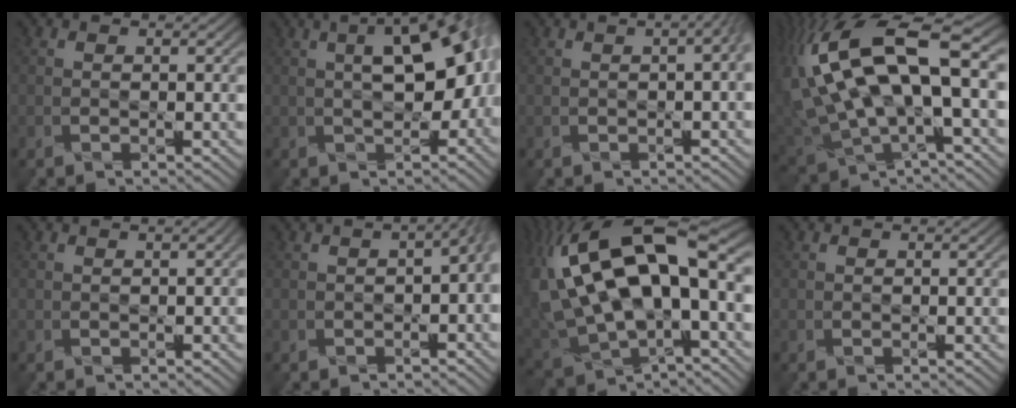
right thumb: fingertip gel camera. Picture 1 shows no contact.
{"total": 11.8, "force": [0.9, 5.4, 10.5], "torque": [-0.148, -0.010, 0.015]}
{"total": 4.4, "force": [-0.9, 1.6, 4.0], "torque": [-0.047, -0.012, 0.000]}
{"total": 17.9, "force": [5.2, 7.6, 15.4], "torque": [-0.354, 0.000, 0.101]}
{"total": 1.5, "force": [-0.4, 0.8, 1.2], "torque": [-0.012, -0.007, -0.001]}
{"total": 5.8, "force": [-1.8, 3.0, 4.7], "torque": [-0.059, -0.027, -0.016]}
{"total": 19.9, "force": [5.9, 9.5, 16.4], "torque": [-0.371, 0.007, 0.120]}
{"total": 0.0}